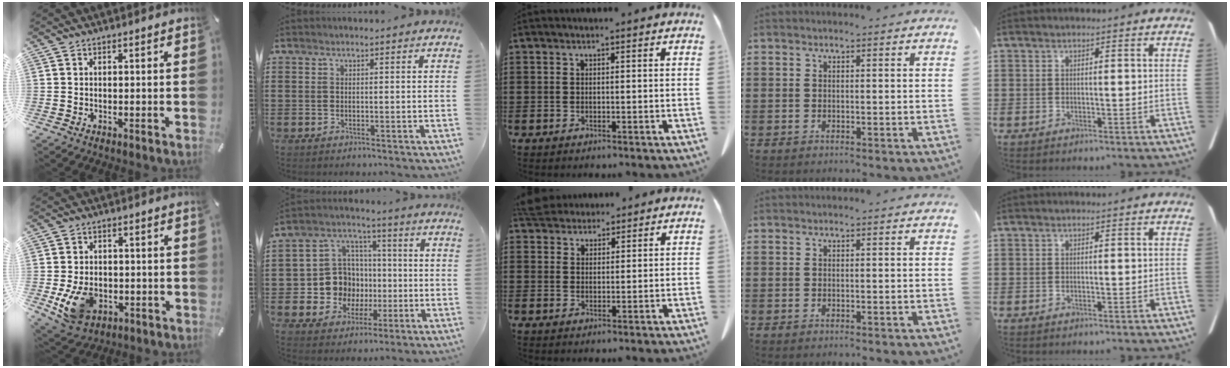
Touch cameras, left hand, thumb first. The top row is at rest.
{"thumb": {"total": 9.8, "force": [-2.2, 7.5, 6.0], "torque": [-0.119, 0.005, -0.037]}, "index": {"total": 10.0, "force": [-0.2, 9.6, 2.7], "torque": [-0.094, 0.006, 0.008]}, "middle": {"total": 4.6, "force": [4.4, 1.3, 0.9], "torque": [-0.032, -0.007, 0.084]}}